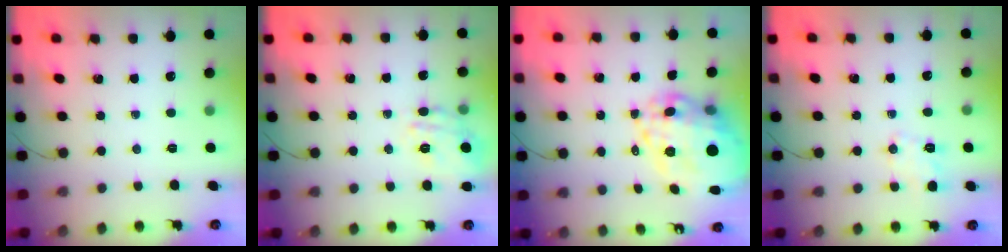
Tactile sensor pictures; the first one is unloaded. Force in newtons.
{"total": 6.0, "press": 5.9, "slide": 0.9}
{"total": 24.9, "press": 24.2, "slide": 6.1}
{"total": 3.2, "press": 2.8, "slide": 1.5}